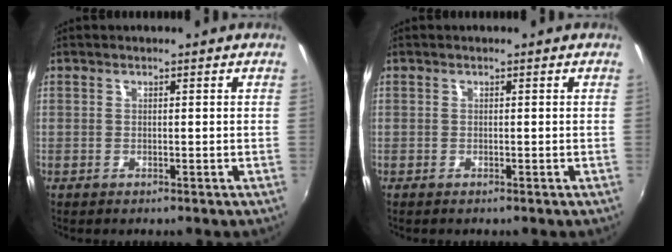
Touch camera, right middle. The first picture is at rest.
{"total": 0.0}